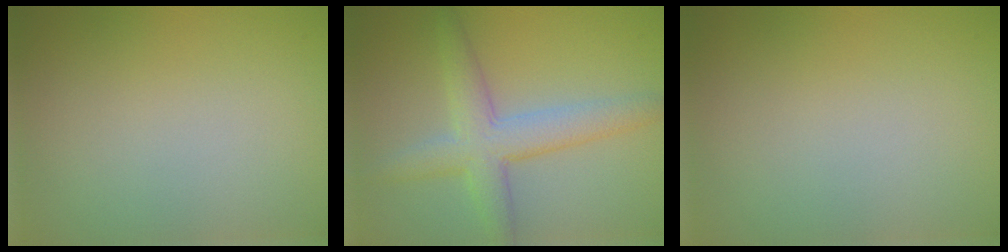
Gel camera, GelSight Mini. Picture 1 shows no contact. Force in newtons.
{"total": 4.7, "press": 4.7, "slide": 0.2}
{"total": 0.0}